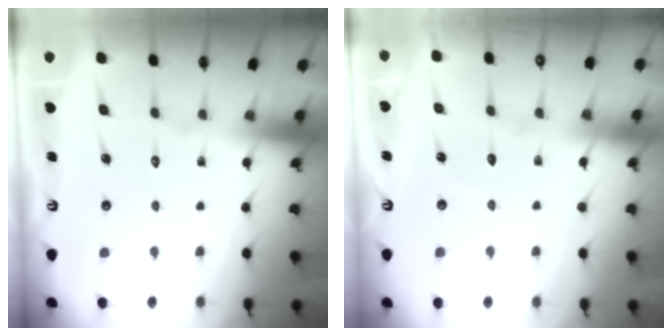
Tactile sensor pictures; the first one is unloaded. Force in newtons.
{"total": 2.5, "press": 2.5, "slide": 0.3}